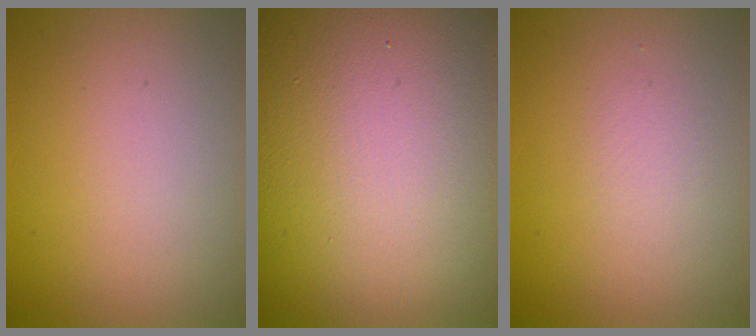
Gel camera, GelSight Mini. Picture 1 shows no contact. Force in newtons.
{"total": 25.5, "press": 25.5, "slide": 1.0}
{"total": 0.9, "press": 0.9, "slide": 0.1}